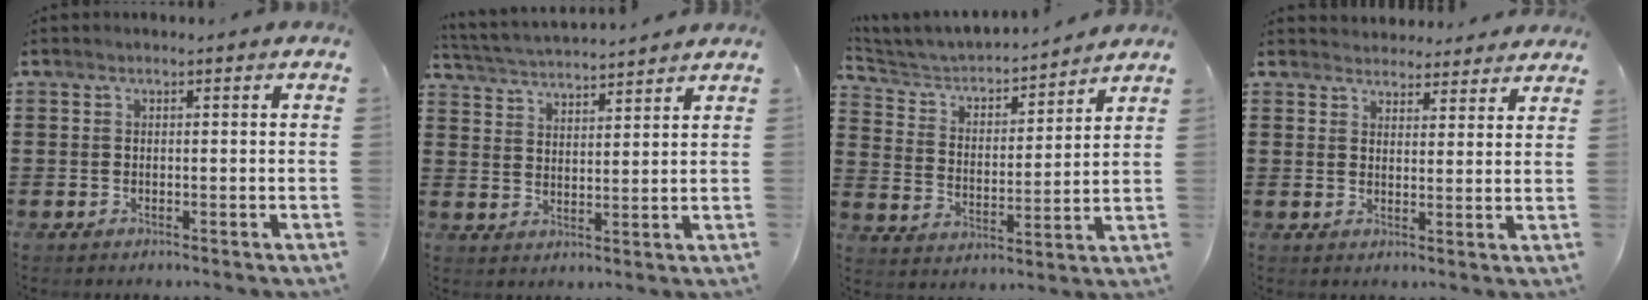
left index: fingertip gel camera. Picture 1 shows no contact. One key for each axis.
{"total": 3.4, "fx": 3.4, "fy": -0.5, "fz": 0.1, "tx": -0.017, "ty": -0.023, "tz": 0.057}
{"total": 4.1, "fx": 3.9, "fy": 0.9, "fz": 0.8, "tx": -0.040, "ty": -0.029, "tz": 0.057}
{"total": 3.5, "fx": 3.4, "fy": 0.7, "fz": -0.2, "tx": -0.008, "ty": -0.011, "tz": 0.065}